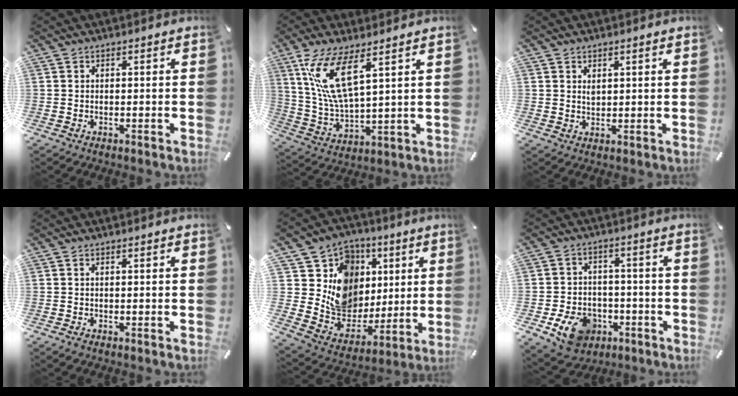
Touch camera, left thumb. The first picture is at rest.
{"total": 13.7, "force": [7.2, 4.5, 10.7], "torque": [-0.248, -0.024, 0.126]}
{"total": 1.6, "force": [1.1, 0.8, 0.8], "torque": [-0.008, -0.005, 0.019]}
{"total": 0.7, "force": [-0.1, 0.1, 0.7], "torque": [-0.011, -0.002, -0.003]}
{"total": 14.2, "force": [2.7, 13.4, 3.9], "torque": [-0.048, -0.036, 0.073]}
{"total": 10.4, "force": [-4.5, 7.9, 4.9], "torque": [-0.098, 0.032, -0.077]}